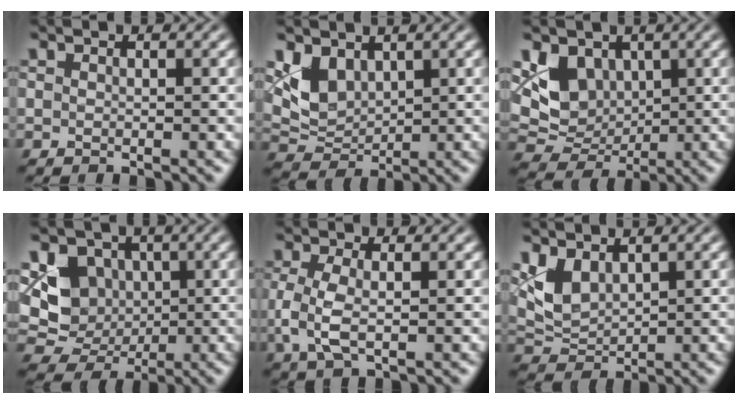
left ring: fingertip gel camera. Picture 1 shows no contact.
{"total": 3.6, "force": [1.9, 2.4, 1.9], "torque": [-0.043, -0.010, 0.040]}
{"total": 5.4, "force": [1.4, 4.3, 3.0], "torque": [-0.052, -0.011, 0.027]}
{"total": 6.6, "force": [1.0, 5.8, 3.1], "torque": [-0.041, -0.005, 0.007]}
{"total": 3.5, "force": [-0.1, 1.5, 3.2], "torque": [-0.082, -0.003, -0.005]}
{"total": 3.2, "force": [1.8, 1.9, 2.0], "torque": [-0.046, -0.006, 0.039]}